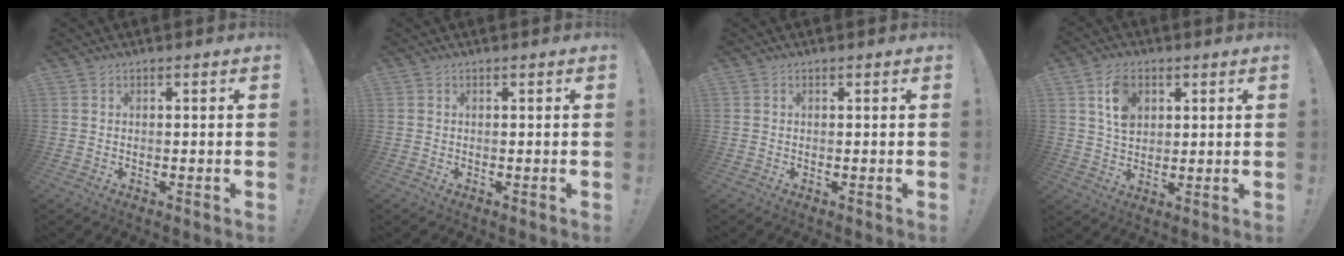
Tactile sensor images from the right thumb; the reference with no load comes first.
{"total": 0.0}
{"total": 0.0}
{"total": 8.5, "force": [3.3, 5.9, 5.1], "torque": [-0.082, 0.000, 0.064]}